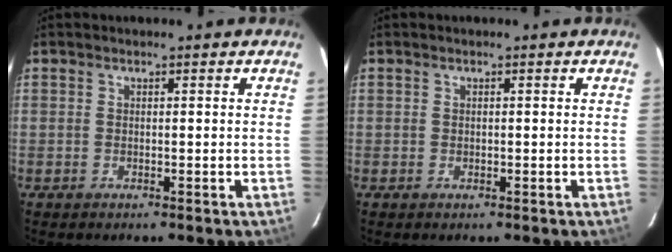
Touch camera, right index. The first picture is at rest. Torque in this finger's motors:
{"motor_torque": [-0.20, -0.01, -0.05, 0.00]}